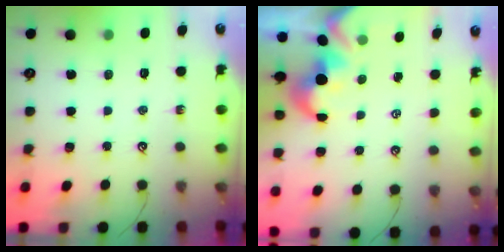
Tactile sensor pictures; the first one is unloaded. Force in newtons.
{"total": 1.7, "press": 1.4, "slide": 1.0}